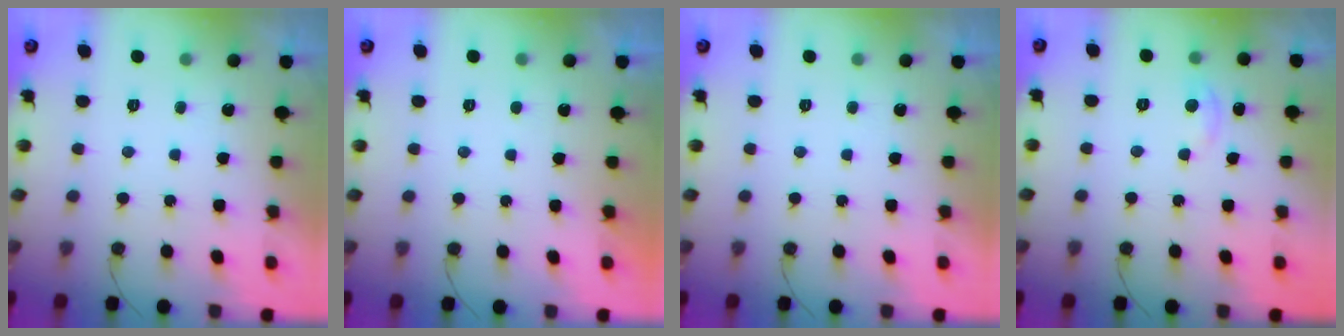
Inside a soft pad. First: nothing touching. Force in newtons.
{"total": 0.0}
{"total": 0.0}
{"total": 3.5, "press": 3.5, "slide": 0.5}